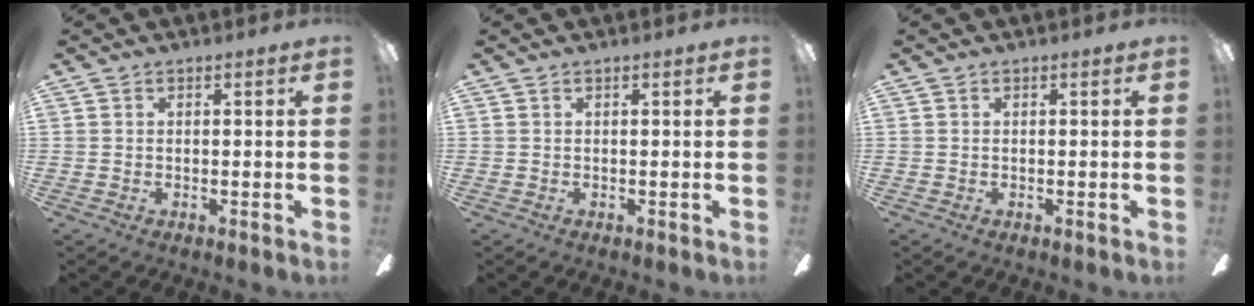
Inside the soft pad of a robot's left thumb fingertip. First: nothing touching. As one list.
[{"total": 0.0}, {"total": 0.0}]